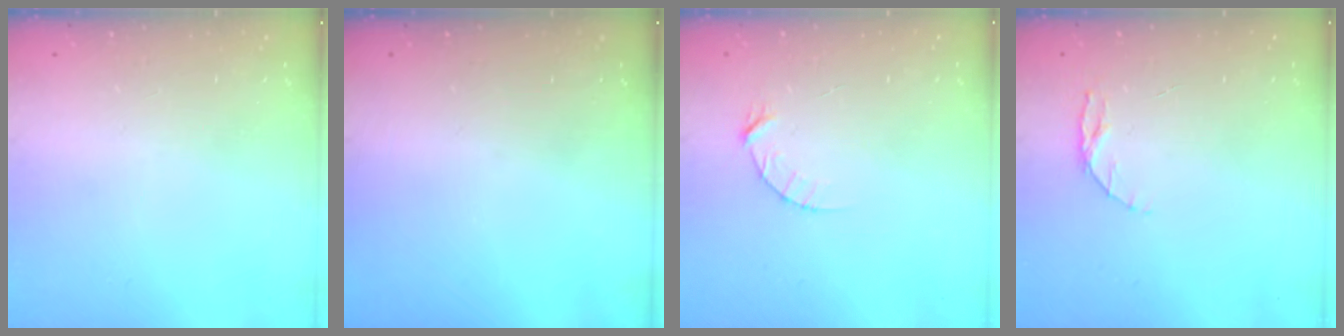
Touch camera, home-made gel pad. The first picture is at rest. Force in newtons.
{"total": 0.0}
{"total": 4.4, "press": 4.4, "slide": 0.4}
{"total": 4.9, "press": 4.8, "slide": 0.5}